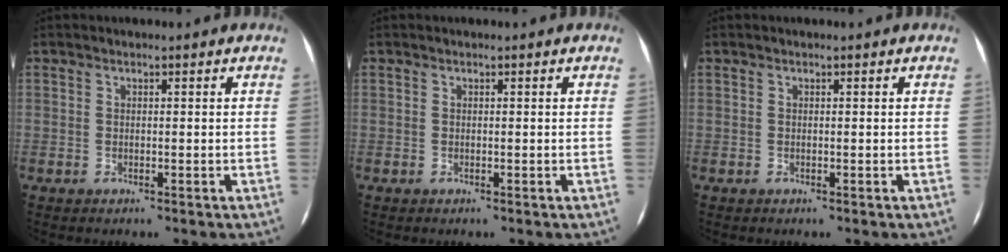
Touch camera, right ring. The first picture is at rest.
{"total": 0.0}
{"total": 0.0}